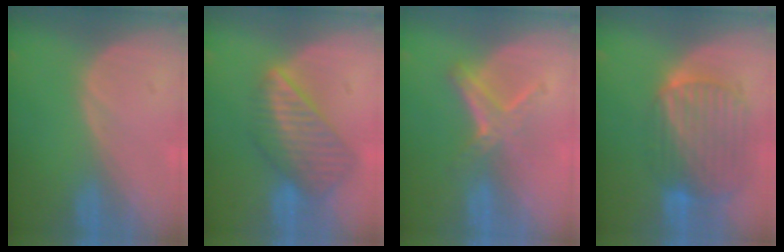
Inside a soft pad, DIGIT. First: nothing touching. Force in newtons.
{"total": 8.4, "press": 7.5, "slide": 3.8}
{"total": 4.8, "press": 4.7, "slide": 1.2}
{"total": 10.3, "press": 8.7, "slide": 5.5}